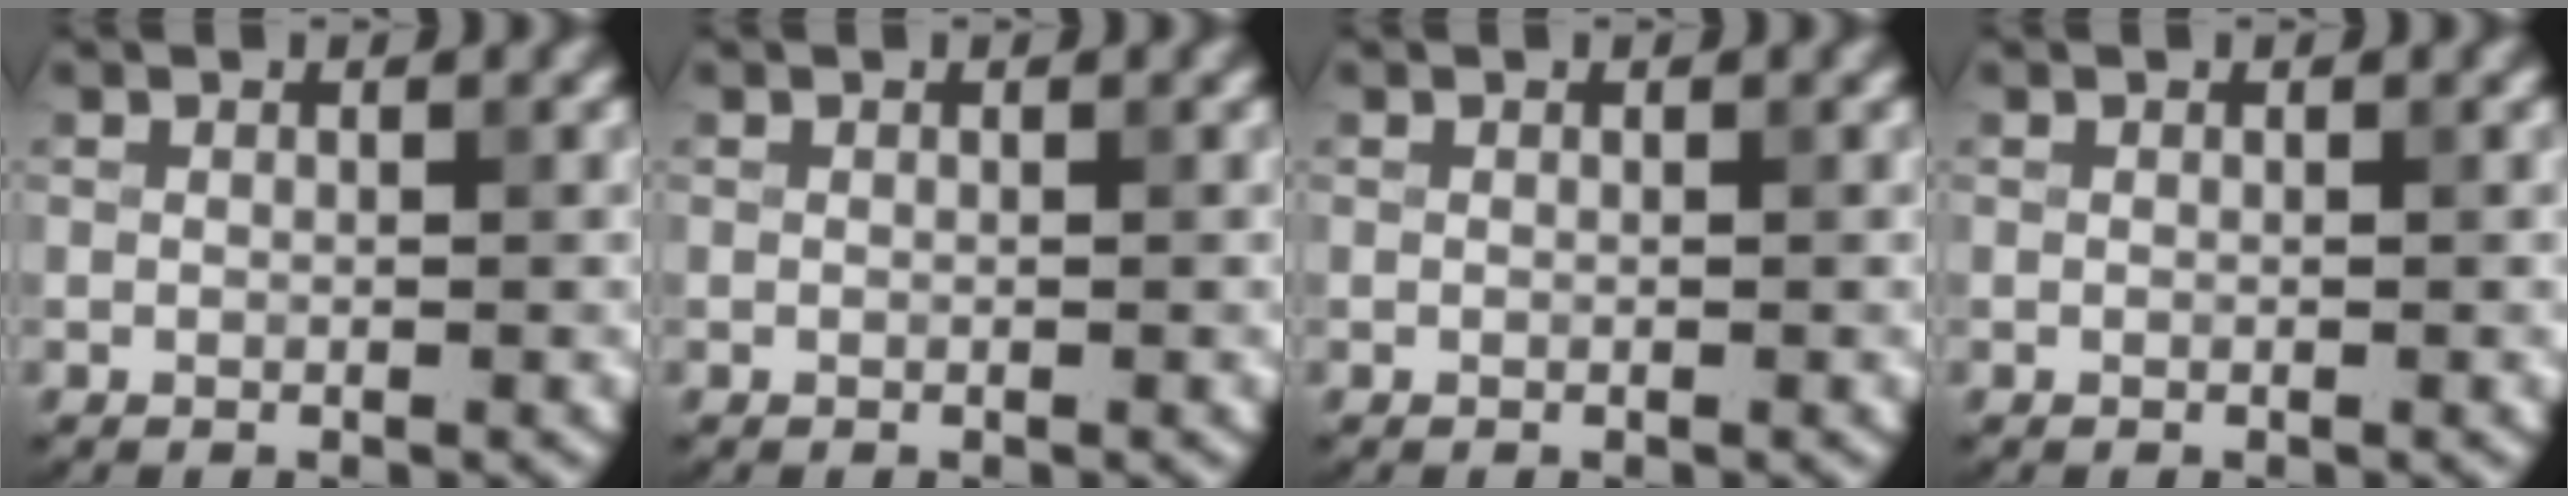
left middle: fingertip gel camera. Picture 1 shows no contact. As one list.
[{"total": 0.0}, {"total": 0.0}, {"total": 0.0}]